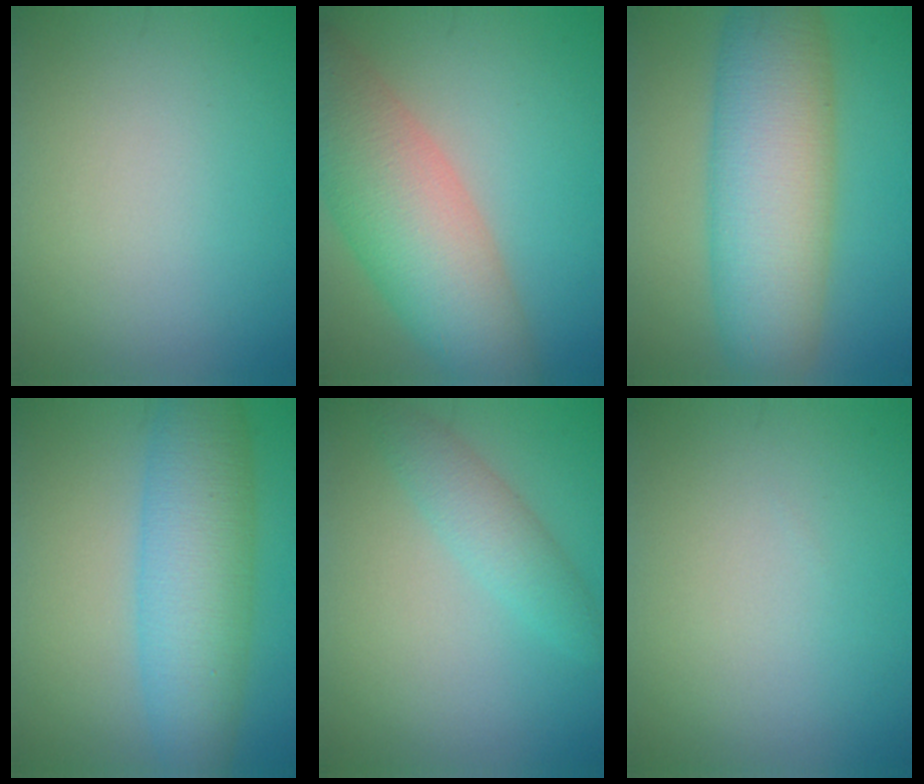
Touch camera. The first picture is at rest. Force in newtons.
{"total": 9.9, "press": 9.9, "slide": 0.4}
{"total": 10.7, "press": 10.6, "slide": 0.7}
{"total": 8.1, "press": 8.1, "slide": 0.2}
{"total": 2.8, "press": 2.8, "slide": 0.2}
{"total": 0.0}